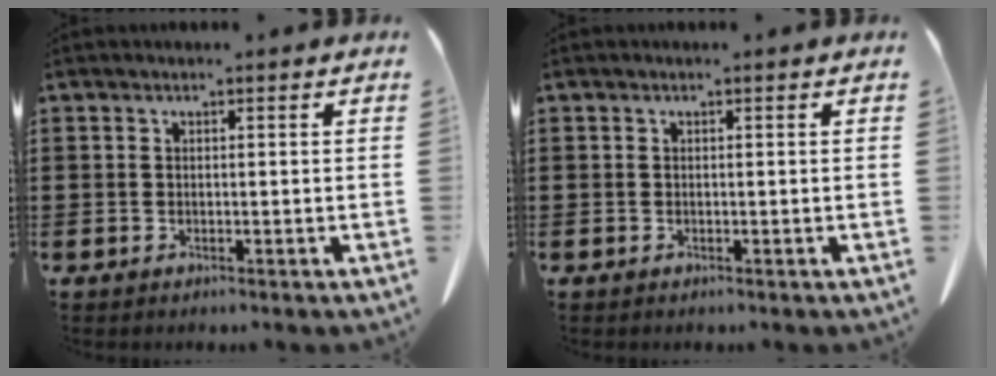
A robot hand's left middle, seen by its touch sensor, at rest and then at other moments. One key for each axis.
{"total": 0.0}